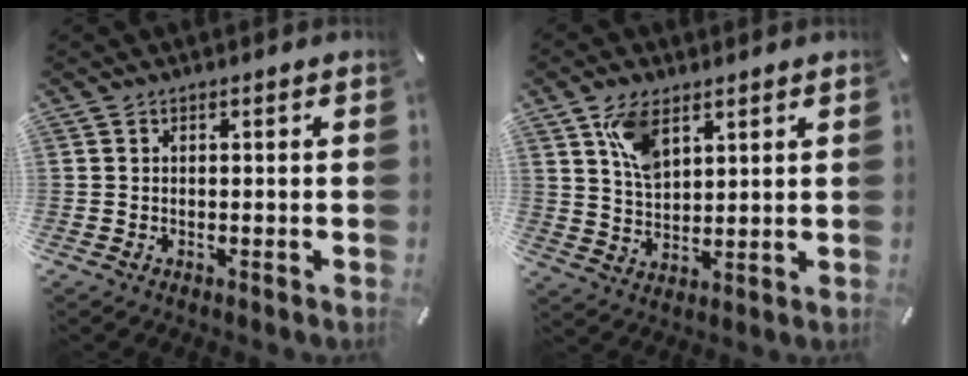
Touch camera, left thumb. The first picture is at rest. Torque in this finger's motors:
{"motor_torque": [0.59, 0.53, 0.92, -1.00, 0.28]}